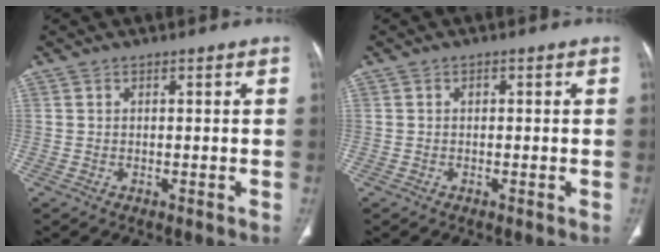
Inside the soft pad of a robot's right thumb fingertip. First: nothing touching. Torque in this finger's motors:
{"motor_torque": [0.06, 0.29, 0.00, 0.57, 0.02]}